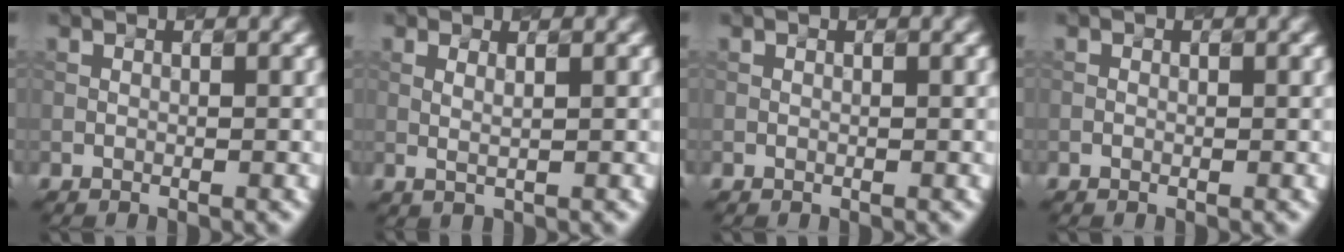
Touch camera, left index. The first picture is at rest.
{"total": 1.3, "force": [0.5, 0.3, 1.2], "torque": [-0.024, -0.002, 0.003]}
{"total": 0.0}
{"total": 0.0}